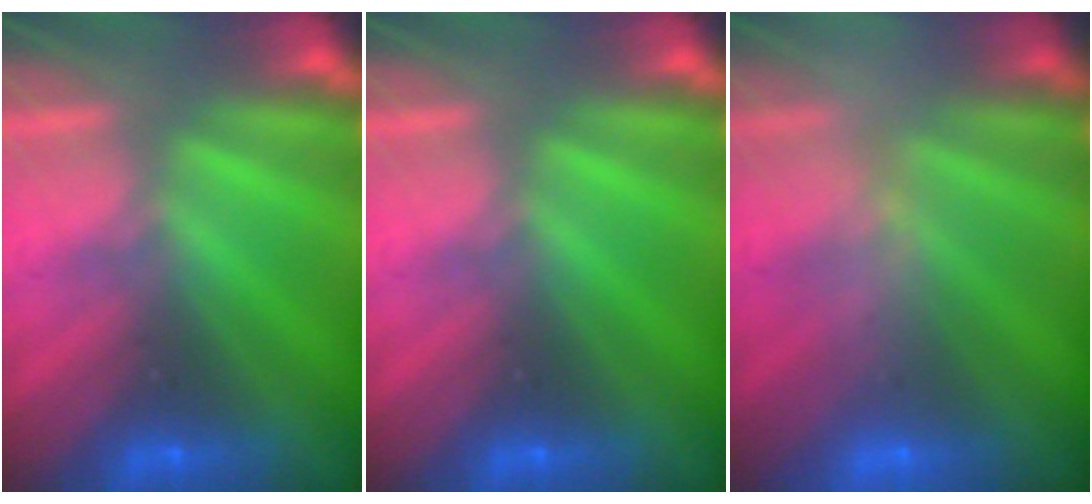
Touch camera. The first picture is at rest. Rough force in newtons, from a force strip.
{"total": 0.0}
{"total": 2.5}